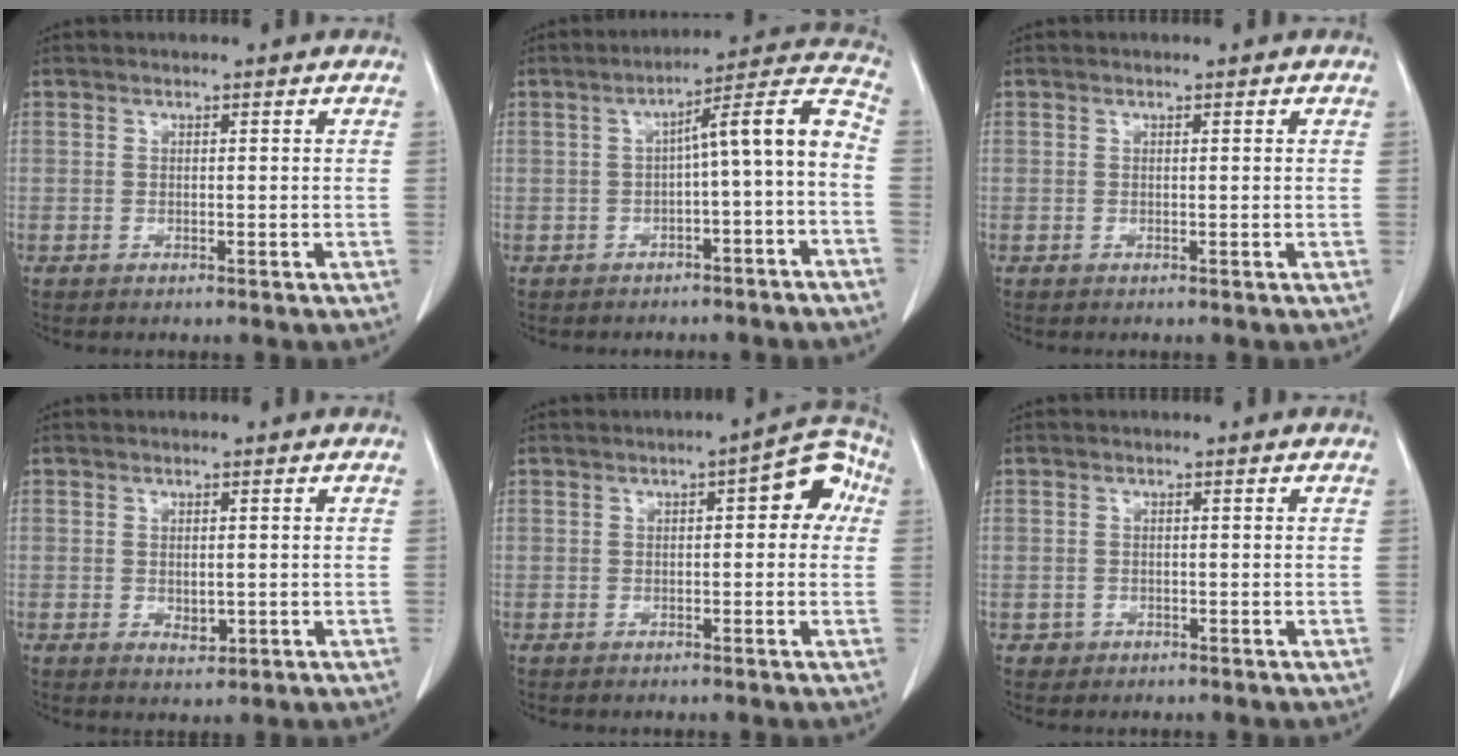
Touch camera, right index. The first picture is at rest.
{"total": 9.7, "force": [-2.4, 0.7, 9.3], "torque": [-0.125, 0.039, -0.034]}
{"total": 0.0}
{"total": 2.2, "force": [-0.2, 1.3, 1.8], "torque": [-0.027, -0.005, 0.004]}
{"total": 6.7, "force": [1.4, 2.3, 6.1], "torque": [-0.062, 0.031, 0.009]}
{"total": 1.2, "force": [-0.5, 1.1, -0.1], "torque": [0.000, 0.006, -0.008]}